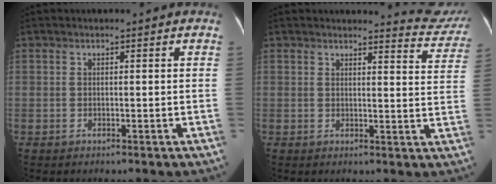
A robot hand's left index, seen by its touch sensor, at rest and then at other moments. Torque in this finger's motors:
{"motor_torque": [-0.24, -0.38, -0.05, -0.01]}